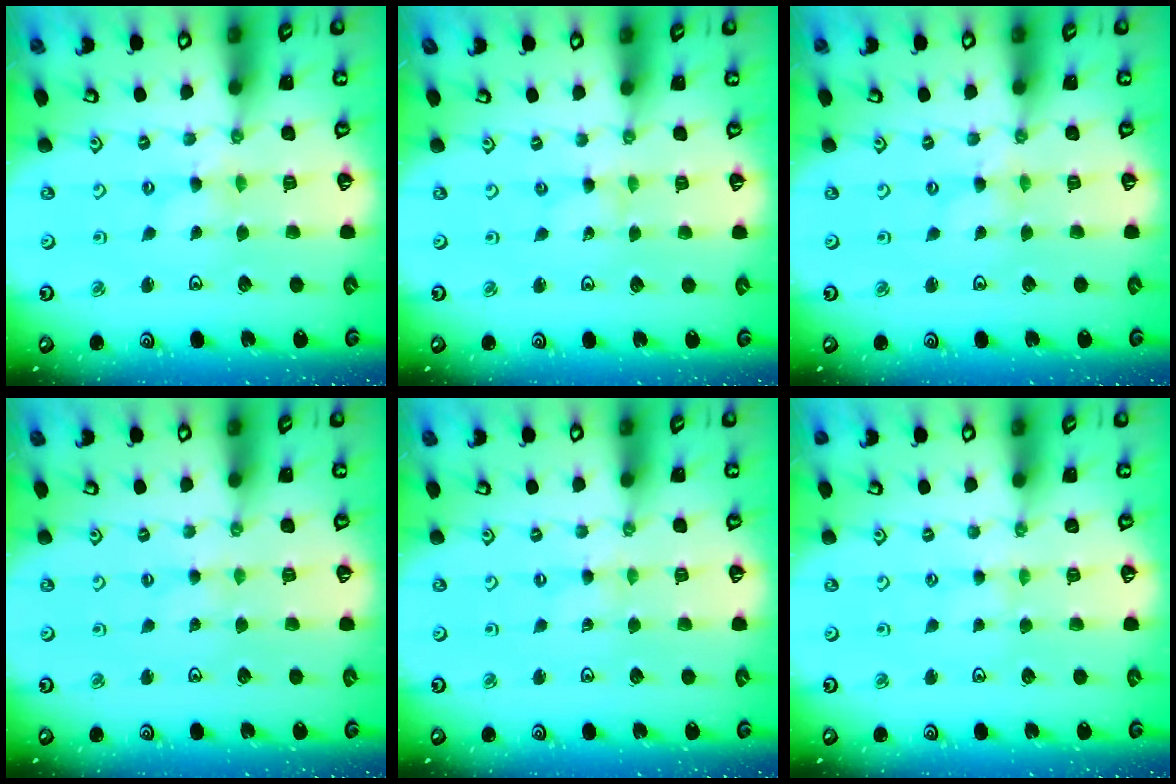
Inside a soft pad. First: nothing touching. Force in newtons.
{"total": 0.0}
{"total": 0.0}
{"total": 0.0}
{"total": 0.0}
{"total": 1.3, "press": 1.3, "slide": 0.4}